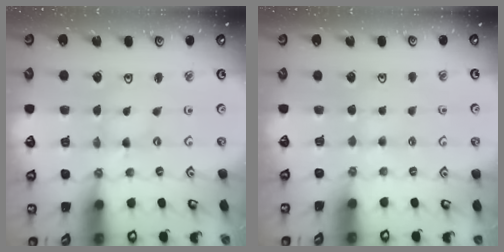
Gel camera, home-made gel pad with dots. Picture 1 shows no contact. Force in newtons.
{"total": 2.6, "press": 2.5, "slide": 0.5}